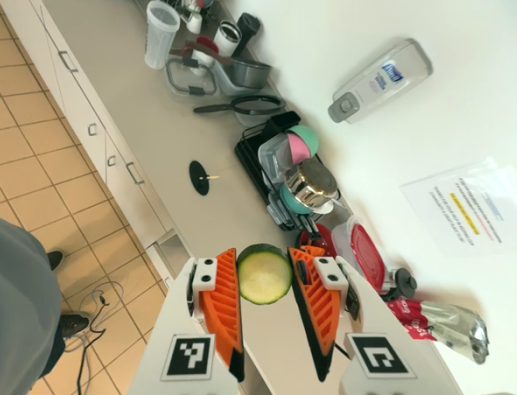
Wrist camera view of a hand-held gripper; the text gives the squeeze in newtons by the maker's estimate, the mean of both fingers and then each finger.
{"total": 7.6, "left": 7.4, "right": 7.8}